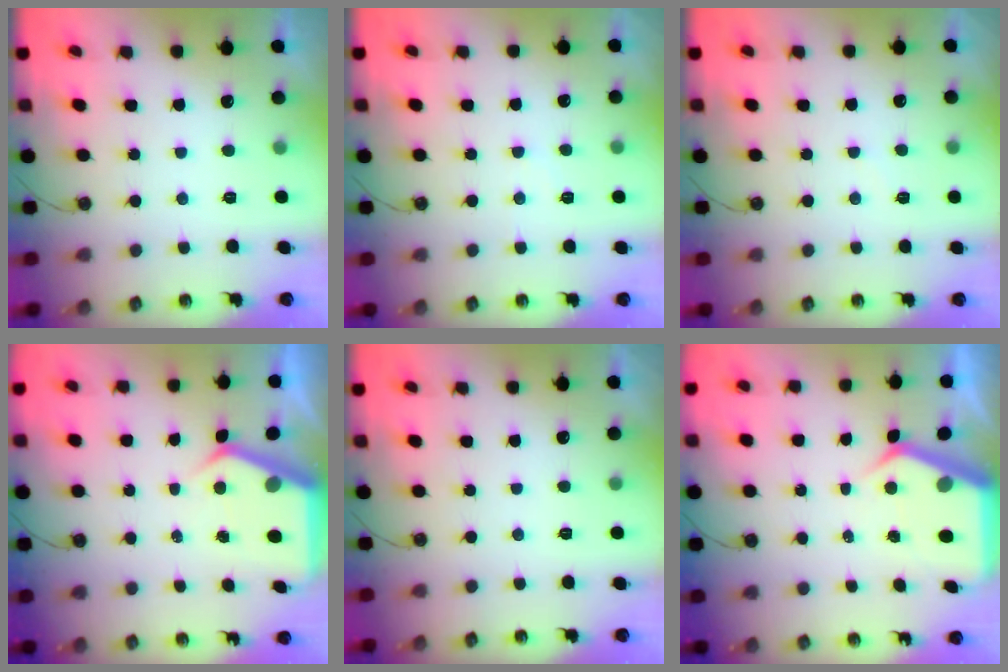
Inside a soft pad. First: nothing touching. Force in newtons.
{"total": 3.1, "press": 3.1, "slide": 0.6}
{"total": 2.7, "press": 2.6, "slide": 0.4}
{"total": 5.5, "press": 5.5, "slide": 0.4}
{"total": 0.0}
{"total": 6.4, "press": 6.4, "slide": 0.6}